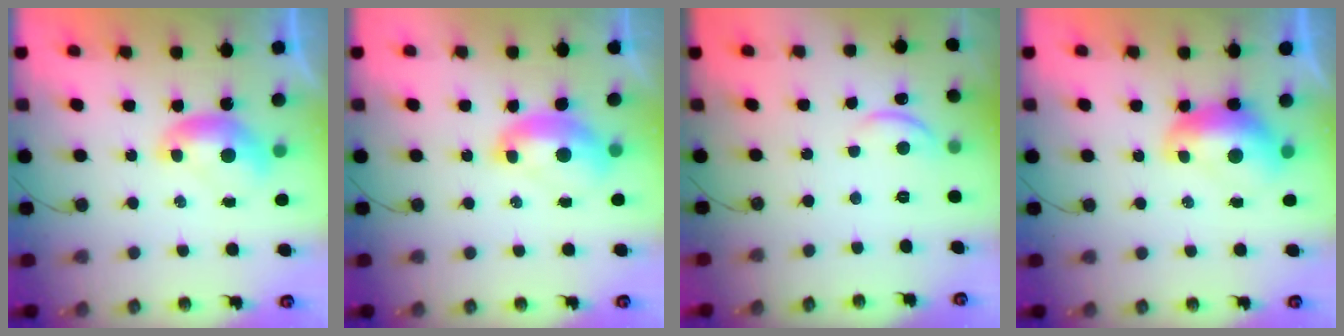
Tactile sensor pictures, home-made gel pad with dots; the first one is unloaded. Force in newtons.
{"total": 2.3, "press": 2.2, "slide": 0.6}
{"total": 2.8, "press": 2.7, "slide": 0.4}
{"total": 1.6, "press": 1.5, "slide": 0.6}